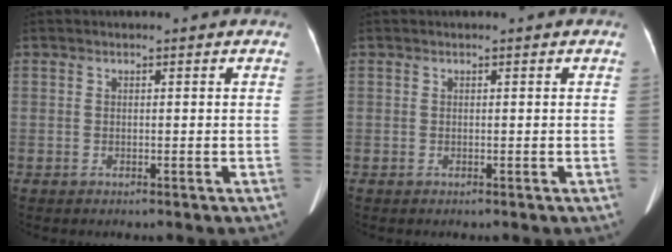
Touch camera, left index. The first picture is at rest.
{"total": 0.0}